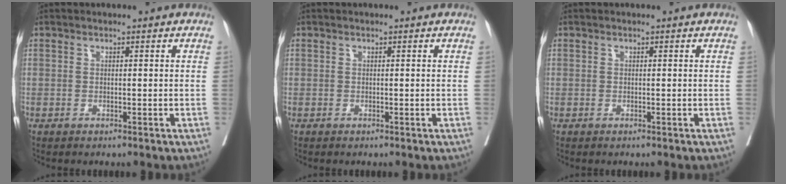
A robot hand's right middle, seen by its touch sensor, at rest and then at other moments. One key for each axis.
{"total": 0.0}
{"total": 0.0}